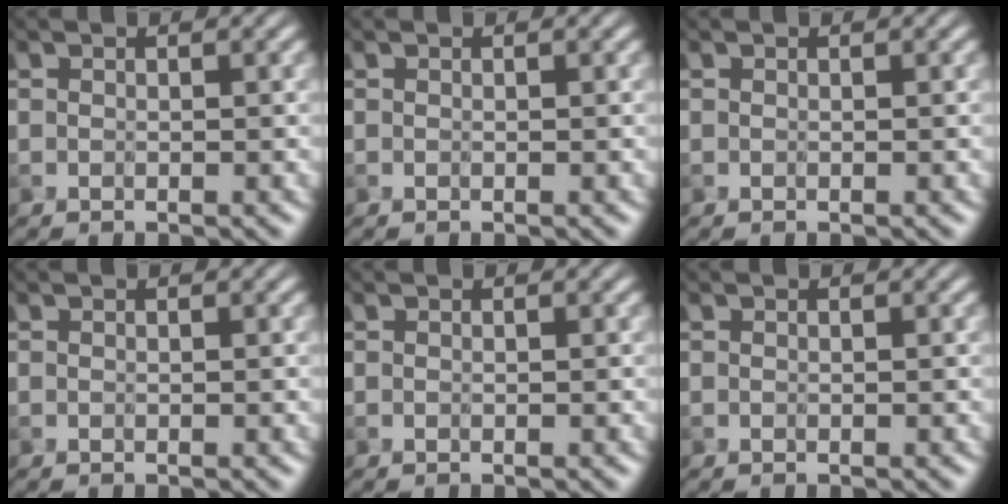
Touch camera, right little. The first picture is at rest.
{"total": 0.0}
{"total": 0.0}
{"total": 0.0}
{"total": 0.0}
{"total": 0.0}